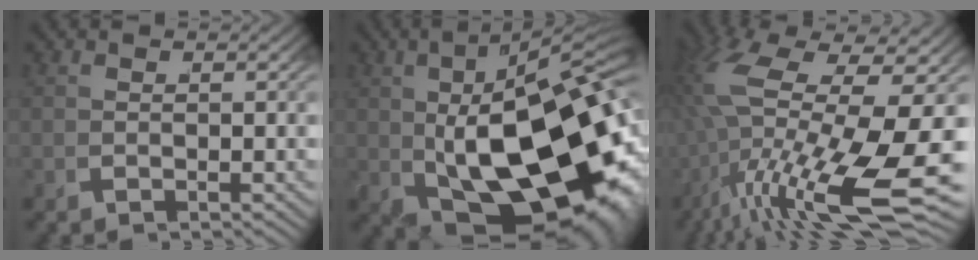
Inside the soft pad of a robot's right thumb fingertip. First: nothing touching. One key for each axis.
{"total": 25.2, "fx": -3.5, "fy": 13.8, "fz": 20.8, "tx": -0.333, "ty": -0.064, "tz": -0.013}
{"total": 13.5, "fx": -0.4, "fy": 5.6, "fz": 12.3, "tx": -0.248, "ty": -0.026, "tz": 0.022}